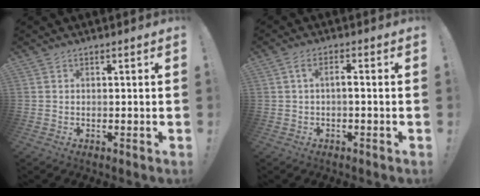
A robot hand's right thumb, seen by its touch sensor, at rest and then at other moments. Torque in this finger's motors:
{"motor_torque": [-0.10, -0.10, -0.05, 0.10, 0.09]}